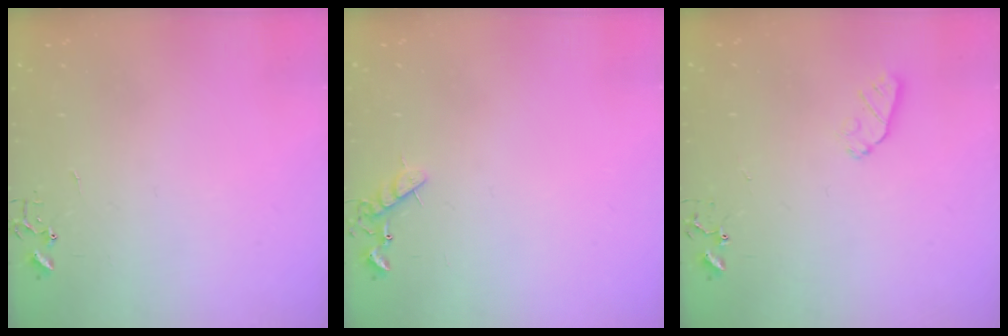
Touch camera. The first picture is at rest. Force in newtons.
{"total": 6.3, "press": 6.2, "slide": 0.9}
{"total": 5.5, "press": 5.4, "slide": 1.1}